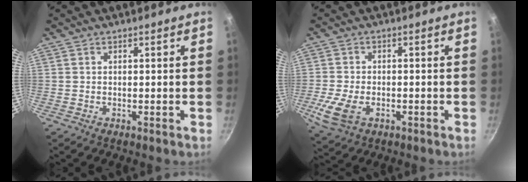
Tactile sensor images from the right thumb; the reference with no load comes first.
{"total": 7.6, "force": [-2.4, 4.7, 5.5], "torque": [-0.118, -0.004, -0.042]}